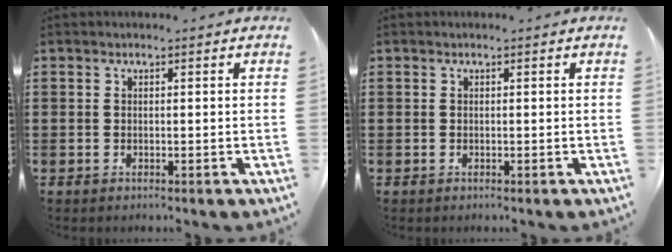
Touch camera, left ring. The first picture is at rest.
{"total": 0.0}